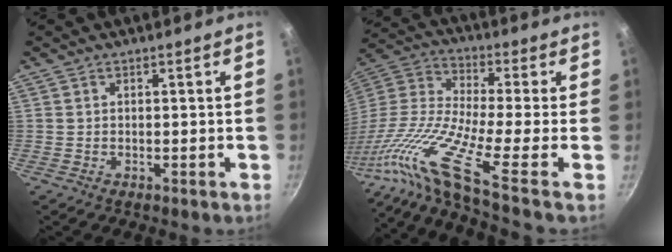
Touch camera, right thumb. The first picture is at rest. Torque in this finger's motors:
{"motor_torque": [1.31, 0.60, 1.19, -1.32, 0.15]}